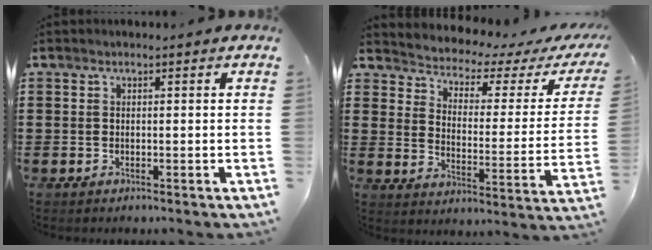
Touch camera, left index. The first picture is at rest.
{"total": 2.1, "force": [1.7, 0.8, 0.8], "torque": [-0.033, -0.022, 0.019]}